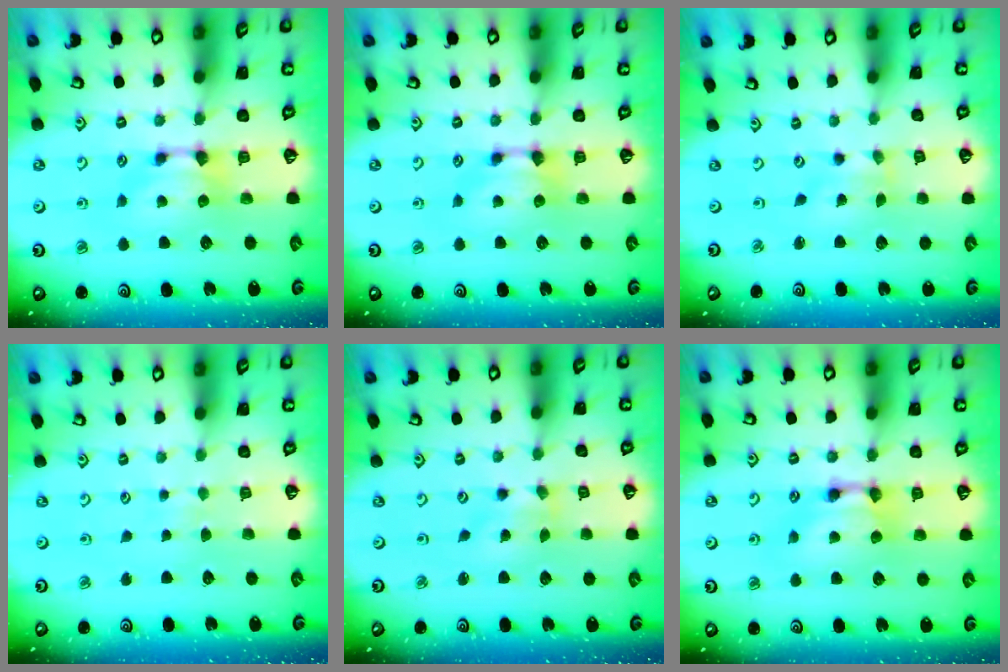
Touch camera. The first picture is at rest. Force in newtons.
{"total": 0.0}
{"total": 3.0, "press": 2.9, "slide": 0.9}
{"total": 5.1, "press": 5.1, "slide": 0.3}
{"total": 1.7, "press": 1.3, "slide": 1.1}
{"total": 2.1, "press": 2.1, "slide": 0.0}